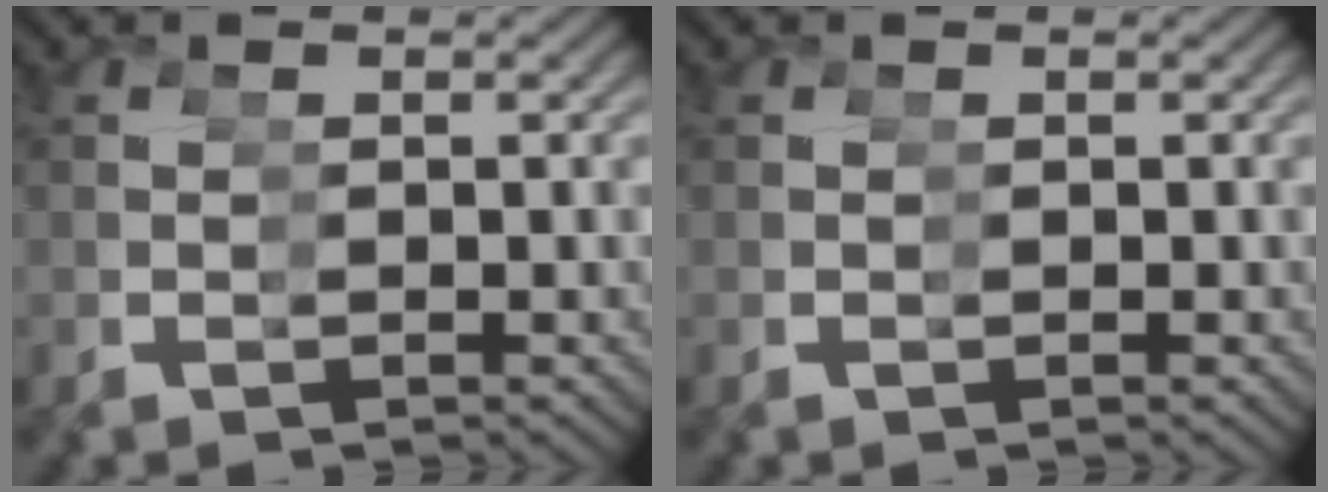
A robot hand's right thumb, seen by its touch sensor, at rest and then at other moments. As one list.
[{"total": 0.0}]